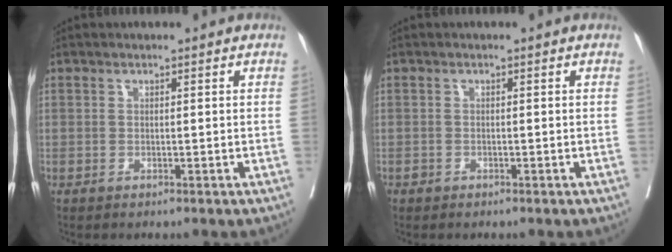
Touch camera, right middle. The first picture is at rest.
{"total": 0.5, "force": [-0.4, 0.4, 0.1], "torque": [-0.001, 0.002, -0.008]}